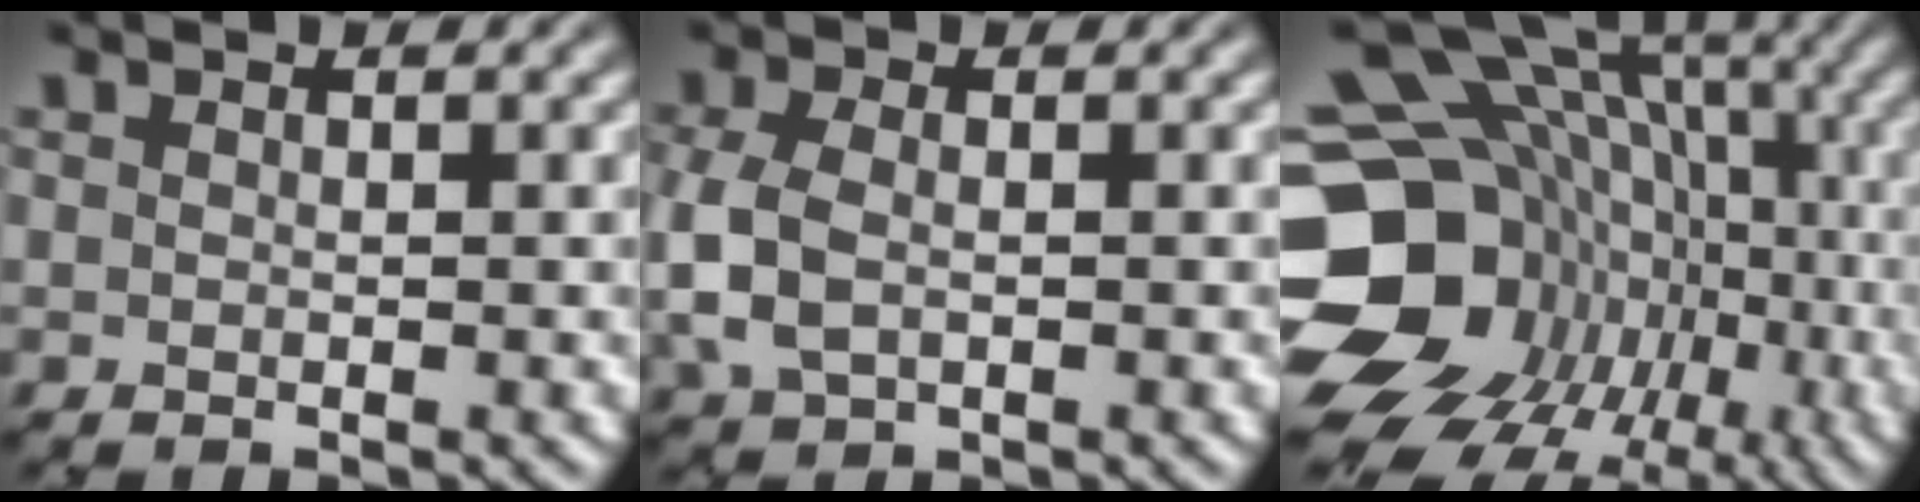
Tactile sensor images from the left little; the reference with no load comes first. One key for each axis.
{"total": 4.2, "fx": -0.9, "fy": 2.8, "fz": 3.1, "tx": -0.086, "ty": -0.007, "tz": -0.022}
{"total": 20.7, "fx": -5.1, "fy": 17.3, "fz": 10.2, "tx": -0.174, "ty": -0.010, "tz": -0.093}